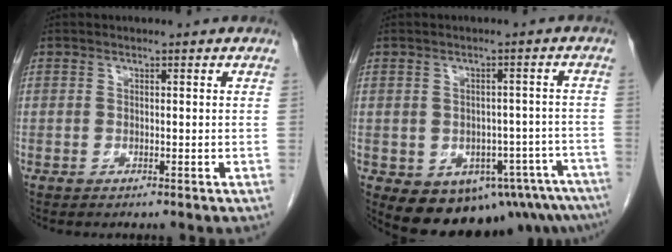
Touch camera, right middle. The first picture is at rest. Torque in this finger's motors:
{"motor_torque": [1.09, -1.05, 0.16, 0.04]}